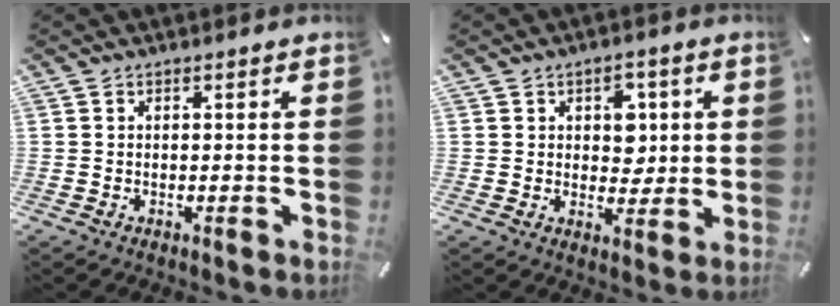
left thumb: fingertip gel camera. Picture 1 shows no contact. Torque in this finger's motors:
{"motor_torque": [1.18, 0.84, 0.42, -0.44, 0.00]}